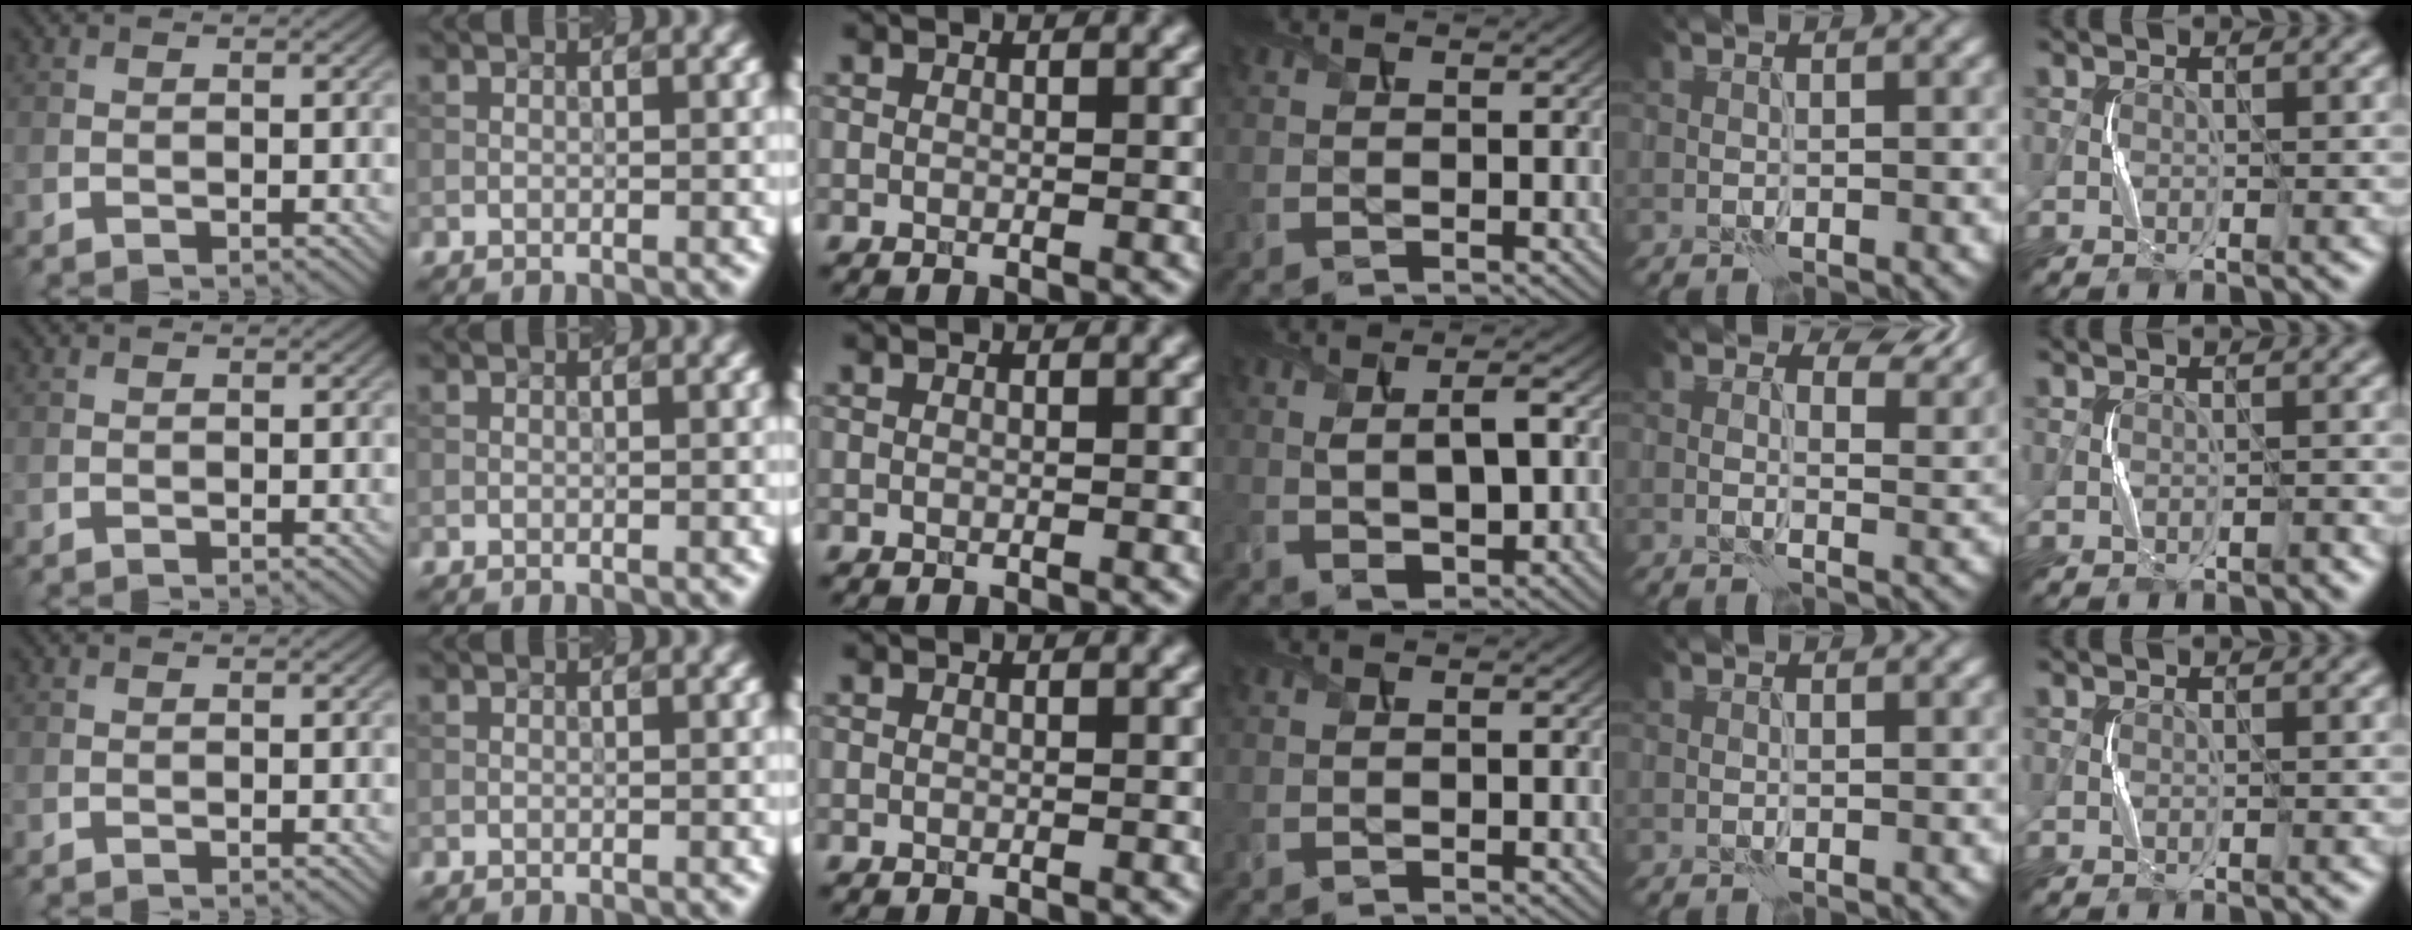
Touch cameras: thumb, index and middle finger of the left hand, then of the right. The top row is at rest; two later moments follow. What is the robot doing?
{"motion": "squeeze", "object": "stress ball aka squeeze ball"}